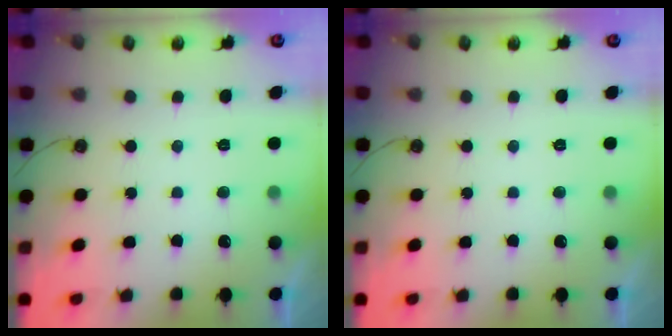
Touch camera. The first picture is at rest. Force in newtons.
{"total": 0.0}